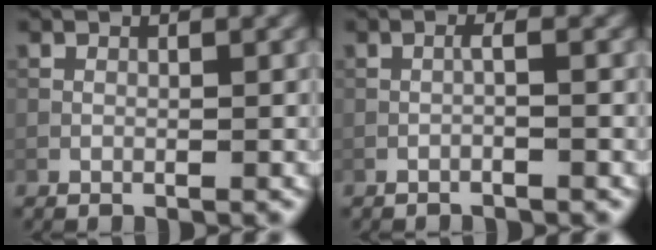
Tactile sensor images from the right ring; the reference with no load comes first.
{"total": 1.1, "force": [-0.6, -0.1, 0.9], "torque": [-0.016, 0.008, -0.014]}